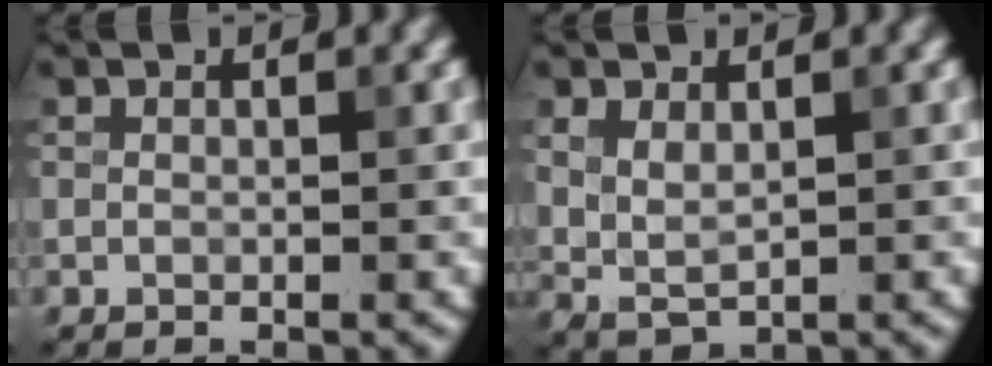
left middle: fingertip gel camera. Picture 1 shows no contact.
{"total": 2.1, "force": [0.9, 1.1, 1.5], "torque": [-0.035, -0.004, 0.022]}